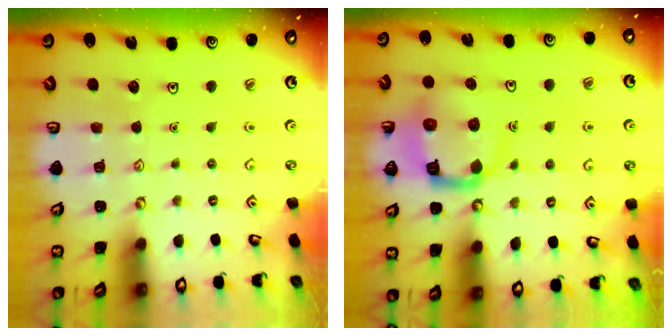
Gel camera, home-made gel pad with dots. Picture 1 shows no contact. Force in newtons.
{"total": 12.4, "press": 12.3, "slide": 1.4}